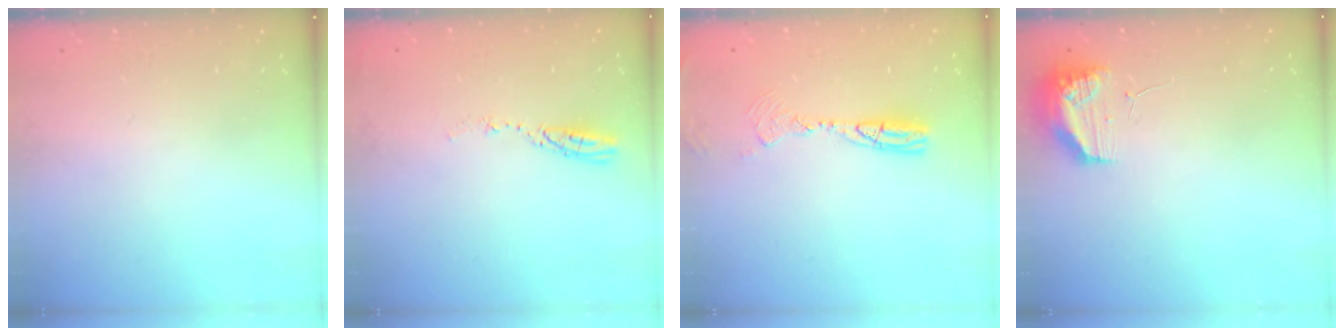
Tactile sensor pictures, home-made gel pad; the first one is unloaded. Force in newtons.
{"total": 4.0, "press": 3.9, "slide": 0.5}
{"total": 9.2, "press": 9.0, "slide": 2.2}
{"total": 9.7, "press": 9.6, "slide": 1.5}